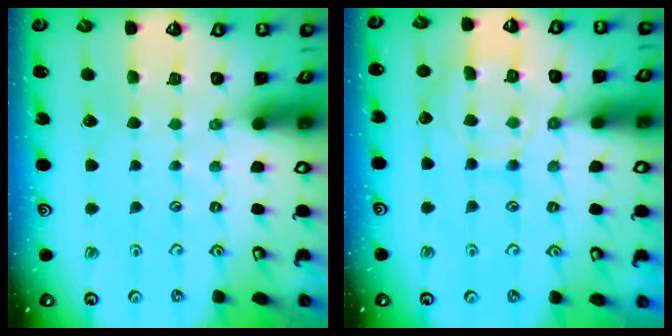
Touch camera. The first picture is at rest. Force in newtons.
{"total": 10.2, "press": 10.1, "slide": 0.8}